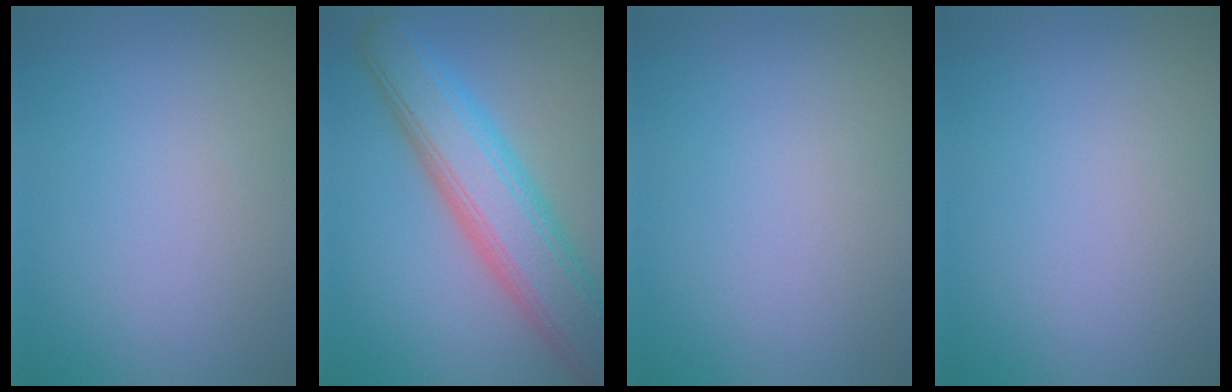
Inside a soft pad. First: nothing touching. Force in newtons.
{"total": 8.8, "press": 8.8, "slide": 0.5}
{"total": 0.0}
{"total": 0.0}